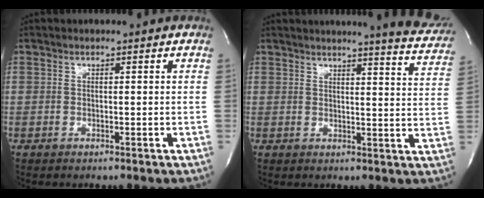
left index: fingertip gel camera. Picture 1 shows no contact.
{"total": 11.4, "force": [10.8, 0.2, 3.7], "torque": [-0.038, -0.065, 0.101]}